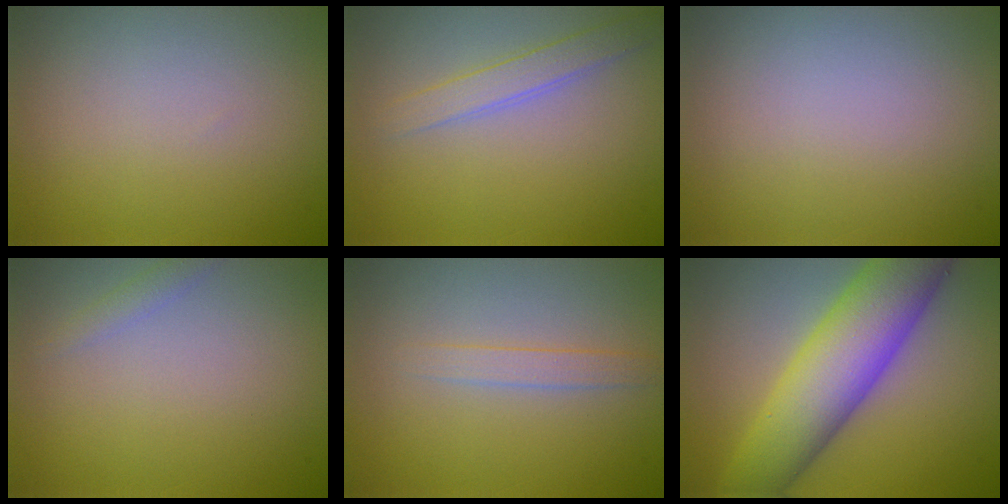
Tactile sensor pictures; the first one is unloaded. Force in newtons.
{"total": 2.1, "press": 2.1, "slide": 0.0}
{"total": 0.0}
{"total": 1.0, "press": 1.0, "slide": 0.0}
{"total": 1.3, "press": 1.3, "slide": 0.0}
{"total": 9.7, "press": 9.7, "slide": 0.1}